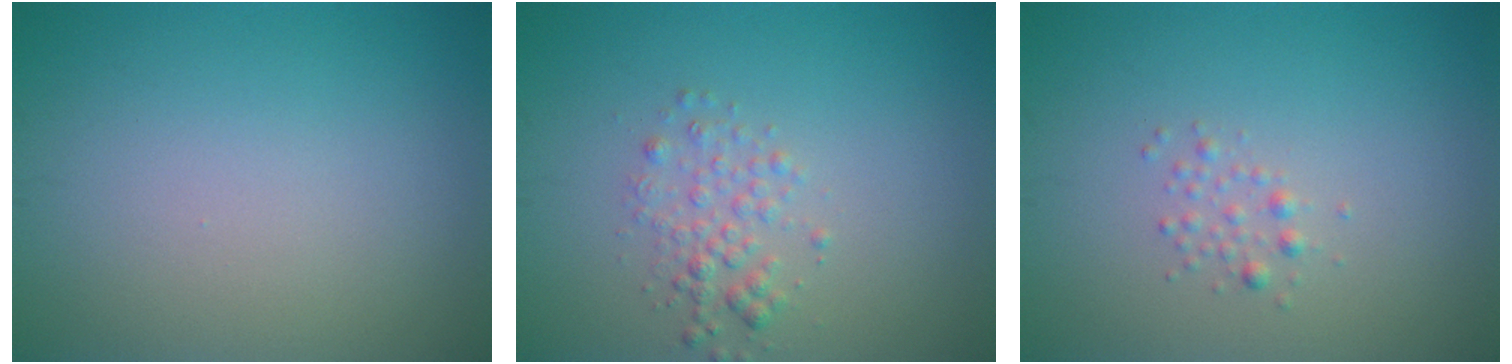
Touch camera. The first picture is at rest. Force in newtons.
{"total": 2.0, "press": 2.0, "slide": 0.1}
{"total": 1.1, "press": 1.1, "slide": 0.0}